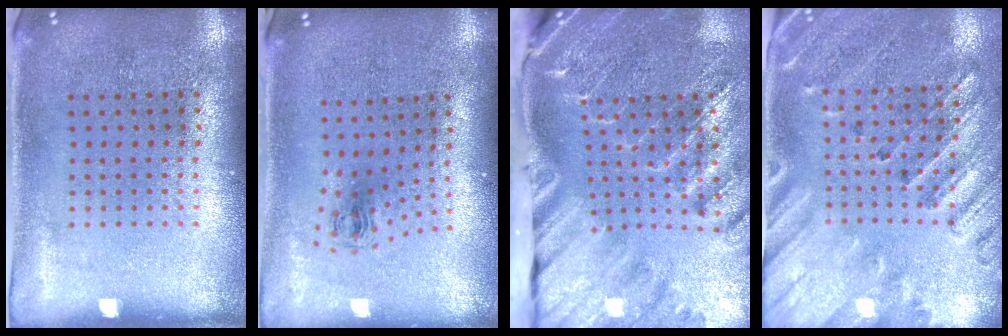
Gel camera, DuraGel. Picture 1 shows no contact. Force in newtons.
{"total": 0.7, "press": 0.4, "slide": 0.6}
{"total": 3.2, "press": 3.0, "slide": 1.1}
{"total": 2.5, "press": 2.2, "slide": 1.3}